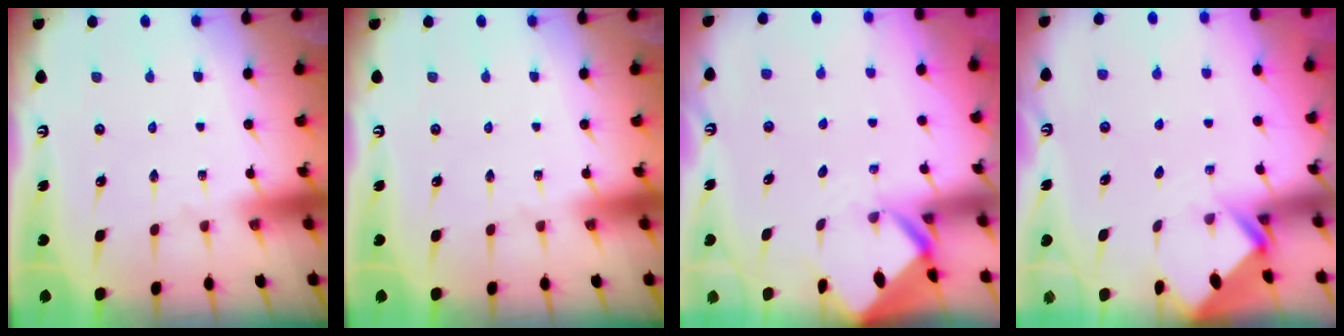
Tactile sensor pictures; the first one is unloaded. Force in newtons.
{"total": 0.0}
{"total": 2.9, "press": 2.9, "slide": 0.1}
{"total": 2.7, "press": 2.7, "slide": 0.2}